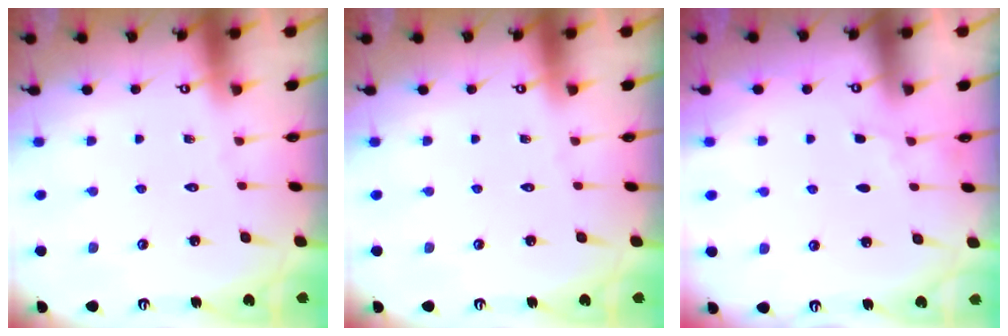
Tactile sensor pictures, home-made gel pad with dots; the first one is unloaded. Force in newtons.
{"total": 0.0}
{"total": 2.1, "press": 2.1, "slide": 0.4}